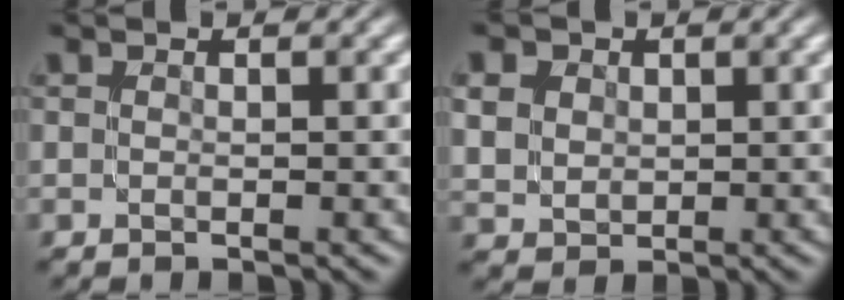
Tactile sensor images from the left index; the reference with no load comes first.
{"total": 4.6, "force": [1.9, 3.7, 2.1], "torque": [-0.079, 0.016, 0.036]}